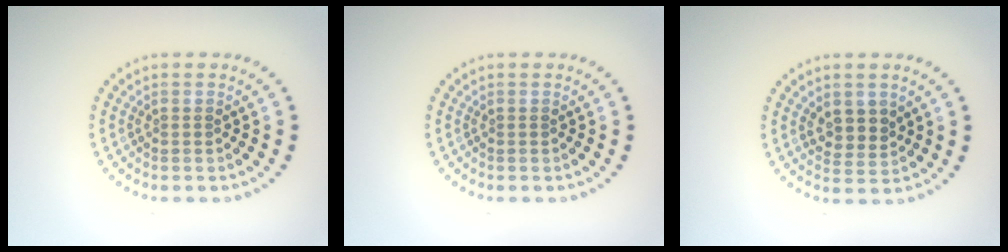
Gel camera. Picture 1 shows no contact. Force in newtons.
{"total": 0.0}
{"total": 2.4, "press": 2.2, "slide": 0.9}